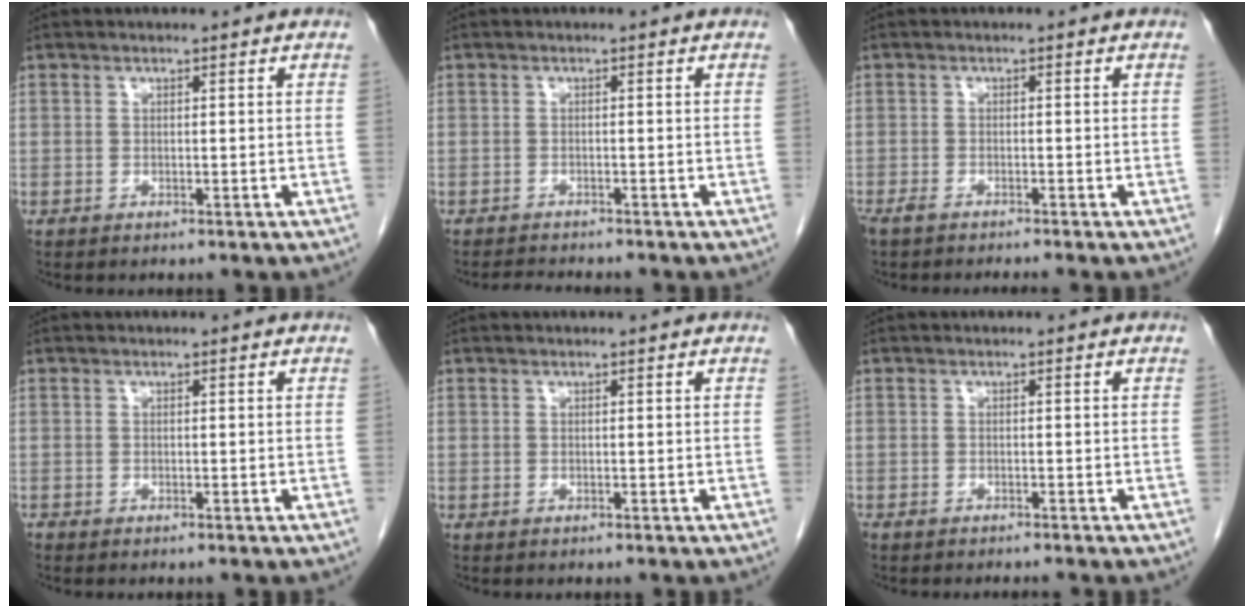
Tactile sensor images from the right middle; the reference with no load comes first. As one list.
[{"total": 3.2, "force": [-3.0, 0.2, 1.0], "torque": [-0.016, -0.012, -0.045]}, {"total": 4.2, "force": [-3.6, 0.3, 2.1], "torque": [-0.031, -0.008, -0.056]}, {"total": 0.0}, {"total": 0.0}, {"total": 1.9, "force": [-1.7, 0.2, 0.8], "torque": [-0.014, -0.004, -0.022]}]